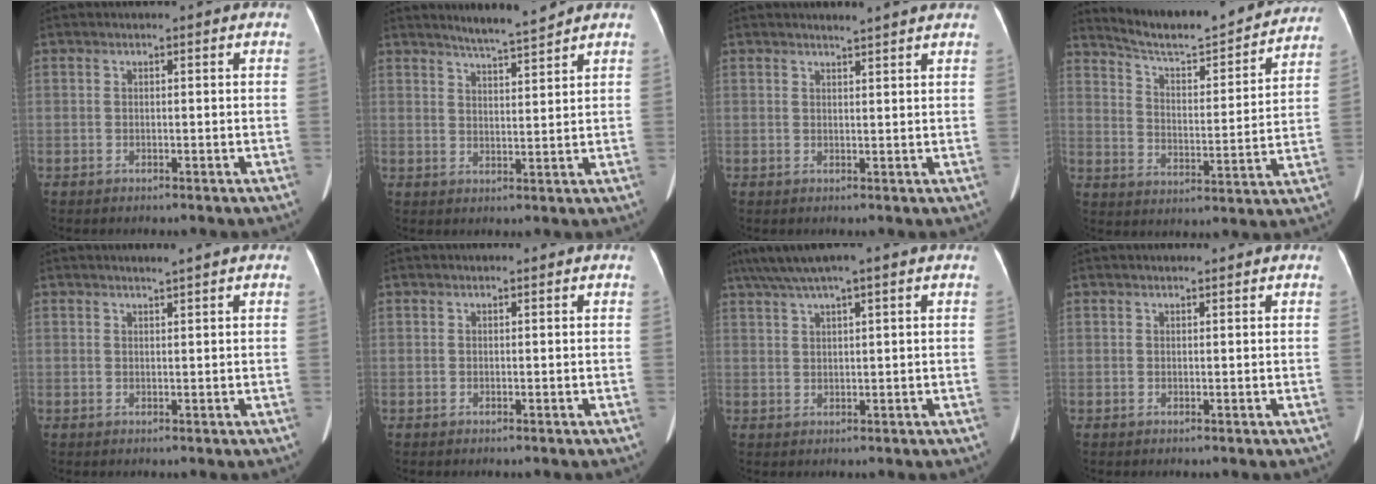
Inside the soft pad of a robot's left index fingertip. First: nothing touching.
{"total": 4.9, "force": [4.5, -0.7, 1.7], "torque": [-0.034, -0.005, 0.078]}
{"total": 3.8, "force": [3.5, -0.4, 1.4], "torque": [-0.023, 0.006, 0.039]}
{"total": 19.1, "force": [18.0, 2.1, 6.1], "torque": [-0.094, -0.021, 0.248]}
{"total": 1.6, "force": [1.4, -0.4, 0.7], "torque": [-0.010, 0.003, 0.025]}
{"total": 0.0}
{"total": 6.7, "force": [4.8, -0.1, 4.7], "torque": [-0.091, 0.039, 0.086]}
{"total": 0.8, "force": [0.8, 0.1, 0.1], "torque": [-0.008, 0.006, 0.014]}